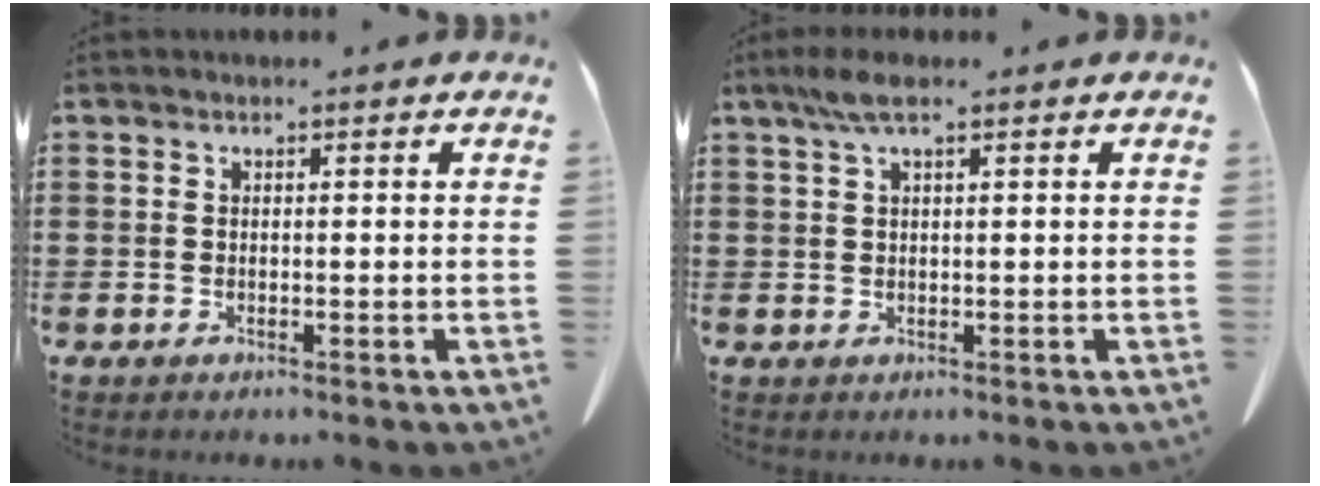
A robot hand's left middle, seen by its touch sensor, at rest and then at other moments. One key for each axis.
{"total": 3.3, "fx": 1.6, "fy": 0.7, "fz": 2.8, "tx": -0.057, "ty": 0.004, "tz": 0.028}